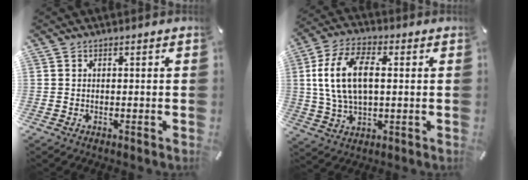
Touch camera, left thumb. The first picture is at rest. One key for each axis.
{"total": 12.7, "fx": 2.2, "fy": 7.1, "fz": 10.3, "tx": -0.234, "ty": 0.004, "tz": 0.036}